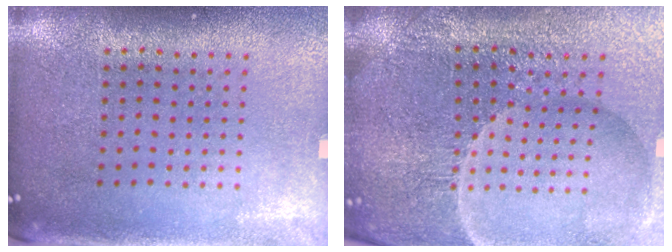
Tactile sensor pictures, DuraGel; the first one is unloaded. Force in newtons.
{"total": 5.2, "press": 5.0, "slide": 1.5}